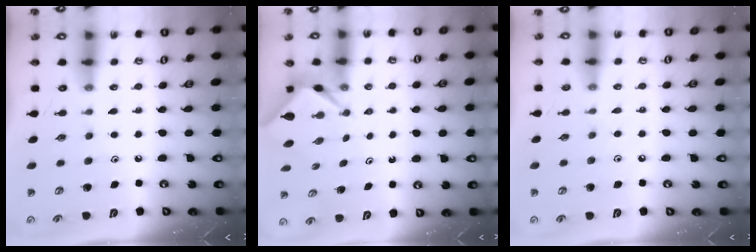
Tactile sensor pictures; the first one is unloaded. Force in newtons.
{"total": 2.7, "press": 2.7, "slide": 0.1}
{"total": 2.9, "press": 2.9, "slide": 0.4}